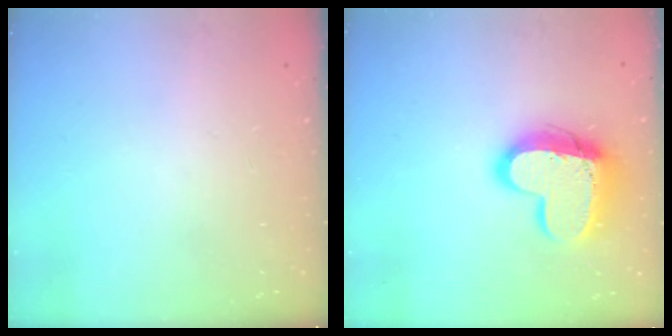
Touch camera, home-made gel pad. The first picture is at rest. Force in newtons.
{"total": 16.3, "press": 16.3, "slide": 1.3}